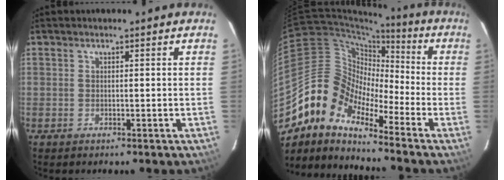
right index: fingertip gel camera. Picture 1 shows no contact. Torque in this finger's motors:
{"motor_torque": [1.12, -1.01, 0.84, 0.13]}